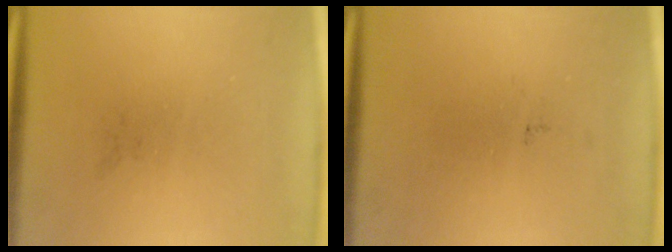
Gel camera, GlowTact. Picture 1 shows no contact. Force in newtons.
{"total": 0.0}